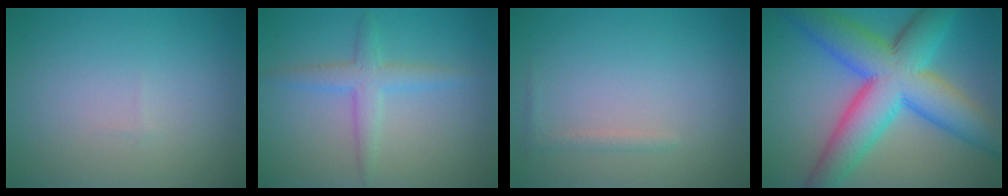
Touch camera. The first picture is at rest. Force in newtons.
{"total": 2.7, "press": 2.7, "slide": 0.1}
{"total": 0.8, "press": 0.8, "slide": 0.0}
{"total": 12.0, "press": 12.0, "slide": 0.2}